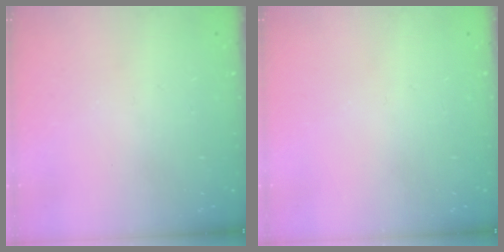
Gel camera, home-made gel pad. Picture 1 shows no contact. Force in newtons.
{"total": 0.0}